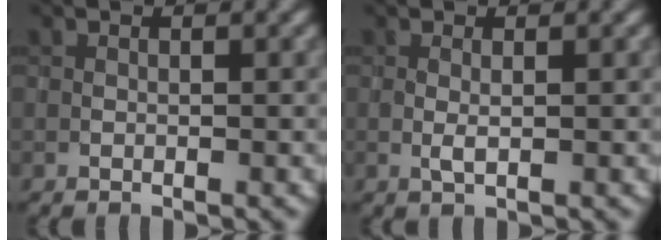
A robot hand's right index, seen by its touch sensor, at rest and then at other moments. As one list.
[{"total": 1.0, "force": [0.0, 0.3, 1.0], "torque": [-0.022, -0.001, 0.001]}]